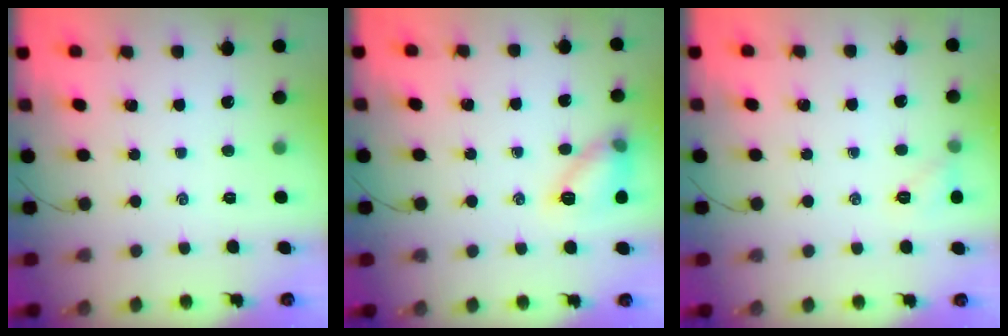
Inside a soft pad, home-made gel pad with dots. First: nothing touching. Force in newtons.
{"total": 11.2, "press": 11.2, "slide": 0.2}
{"total": 5.2, "press": 5.0, "slide": 1.4}